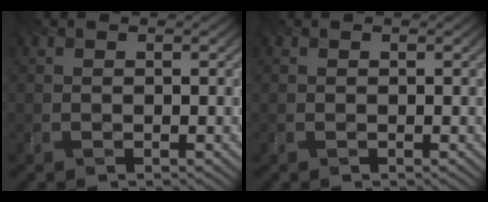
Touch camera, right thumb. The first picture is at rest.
{"total": 0.0}